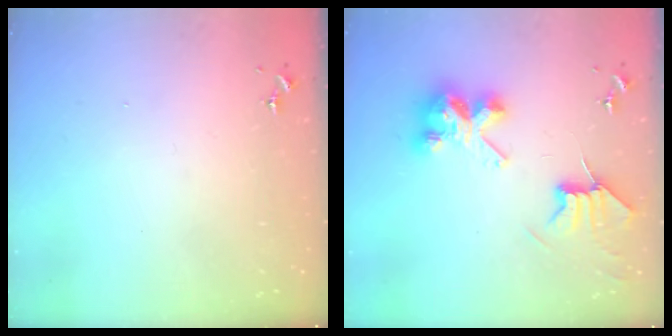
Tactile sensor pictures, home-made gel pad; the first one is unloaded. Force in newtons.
{"total": 9.7, "press": 9.7, "slide": 0.5}